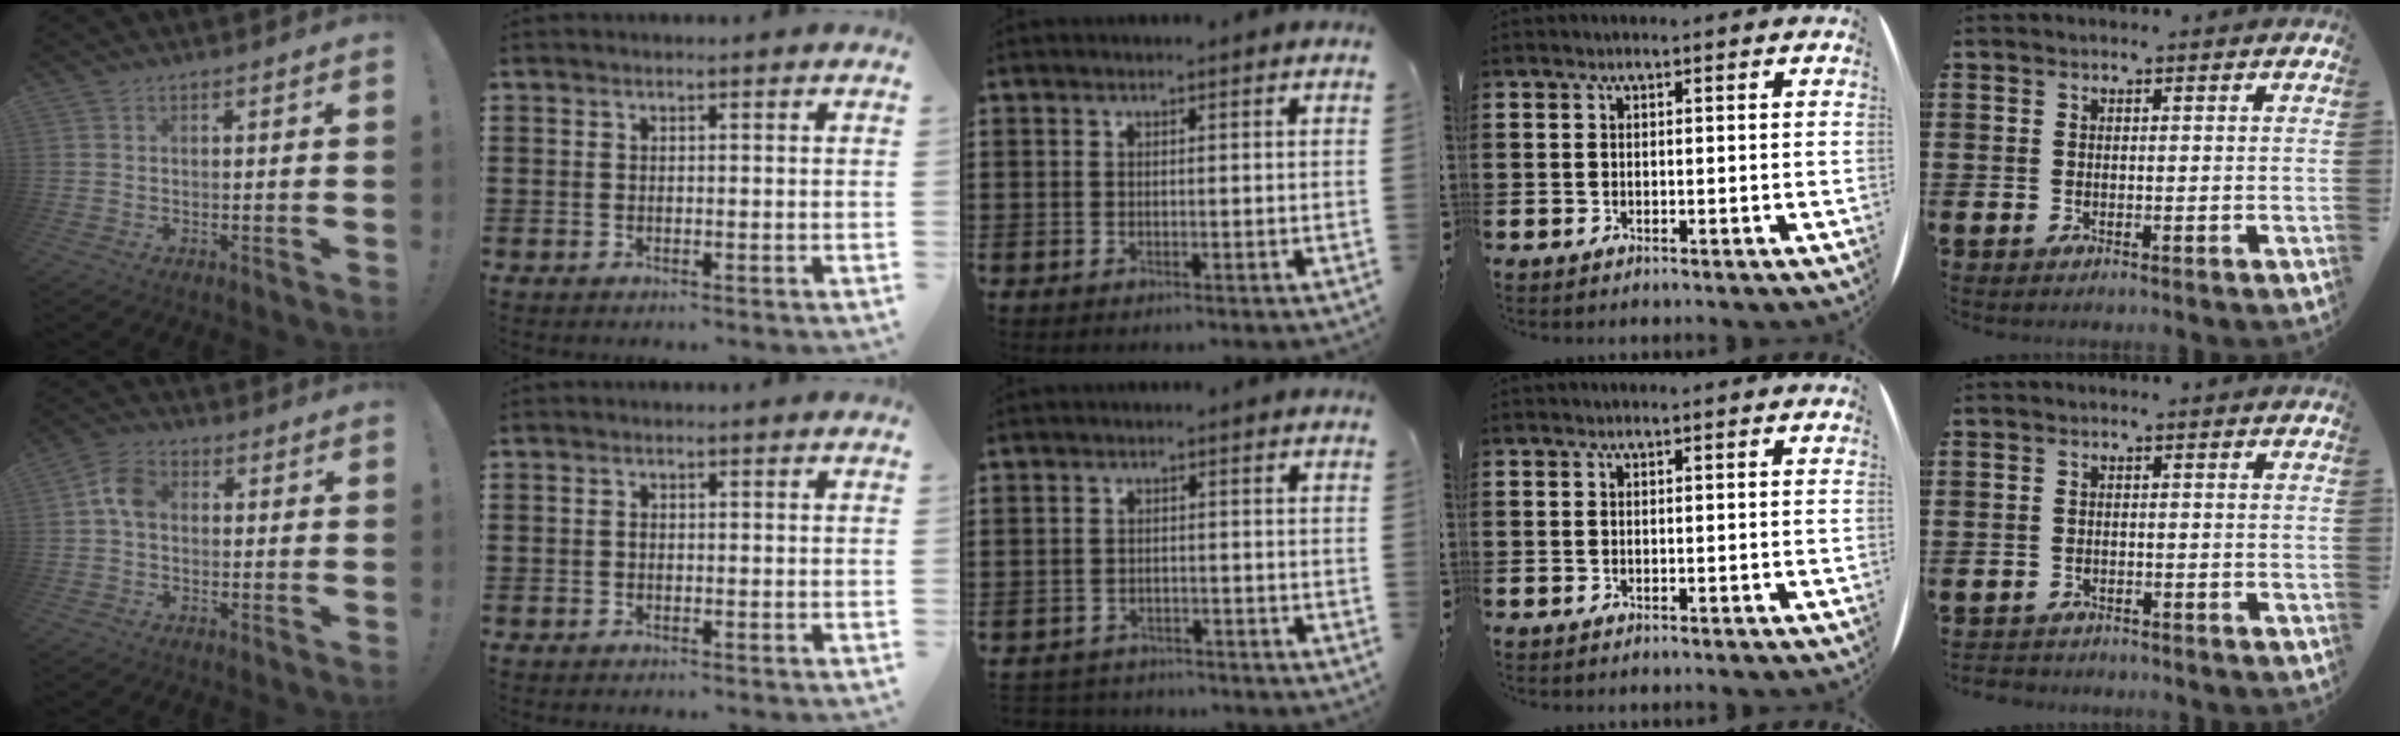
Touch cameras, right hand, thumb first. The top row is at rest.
{"thumb": {"total": 7.0, "force": [0.1, 4.8, 5.1], "torque": [-0.098, 0.016, 0.005]}, "index": {"total": 0.5, "force": [-0.2, 0.3, 0.4], "torque": [-0.010, -0.001, -0.003]}, "middle": {"total": 2.4, "force": [-2.3, 0.3, -0.4], "torque": [-0.001, -0.002, -0.053]}, "little": {"total": 1.1, "force": [-1.1, 0.2, -0.1], "torque": [-0.001, 0.003, -0.025]}}